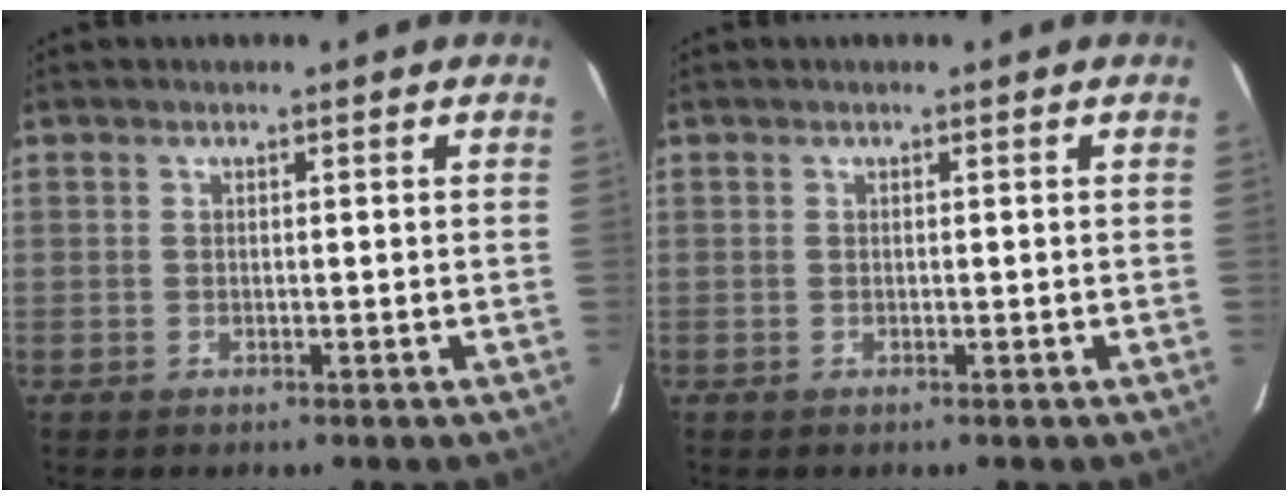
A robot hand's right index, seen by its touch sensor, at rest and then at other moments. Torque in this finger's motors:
{"motor_torque": [0.00, 0.00, 0.07, 0.00]}